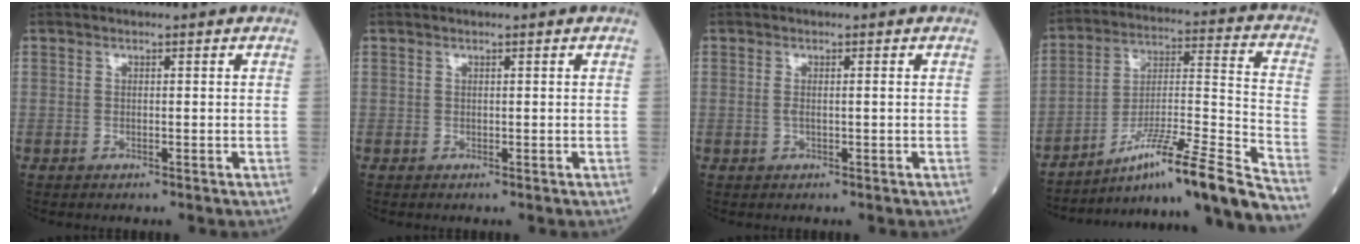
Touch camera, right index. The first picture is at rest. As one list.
[{"total": 0.0}, {"total": 1.2, "force": [0.0, 0.2, 1.2], "torque": [-0.028, -0.001, 0.002]}, {"total": 20.0, "force": [-16.1, -1.6, 11.7], "torque": [-0.161, 0.003, -0.270]}]